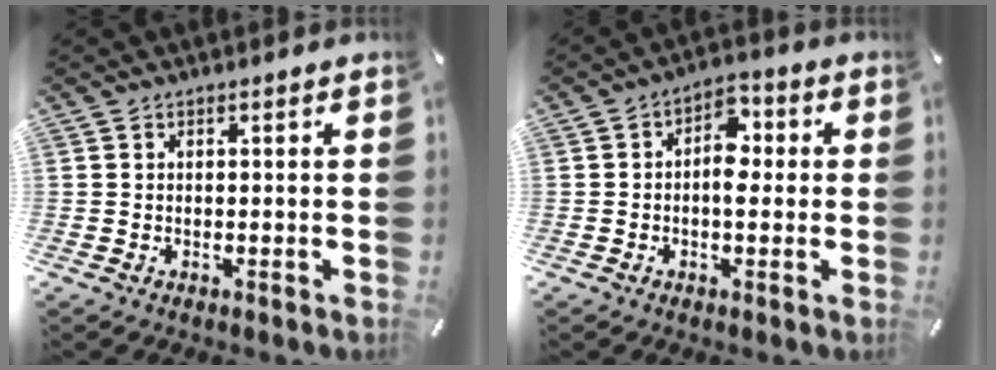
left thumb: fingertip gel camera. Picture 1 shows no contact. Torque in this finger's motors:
{"motor_torque": [0.21, 0.89, 0.36, 0.08, 0.16]}